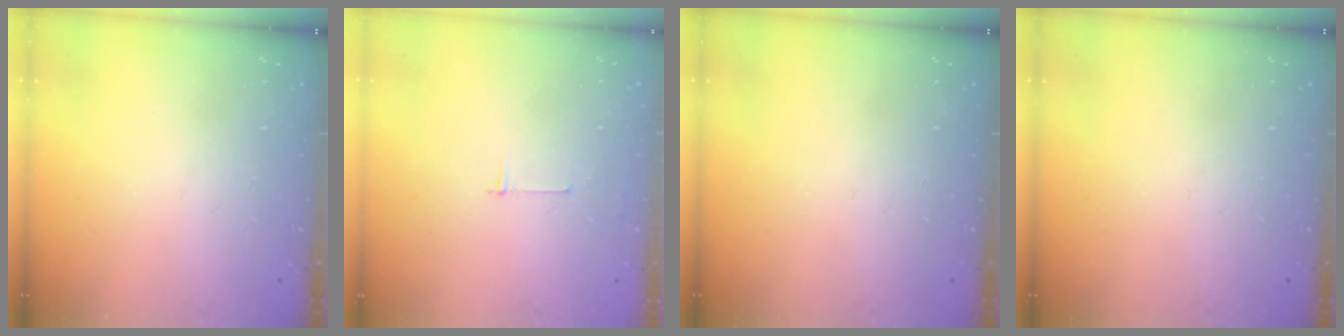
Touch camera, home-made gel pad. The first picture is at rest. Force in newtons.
{"total": 2.7, "press": 2.7, "slide": 0.3}
{"total": 0.0}
{"total": 0.0}